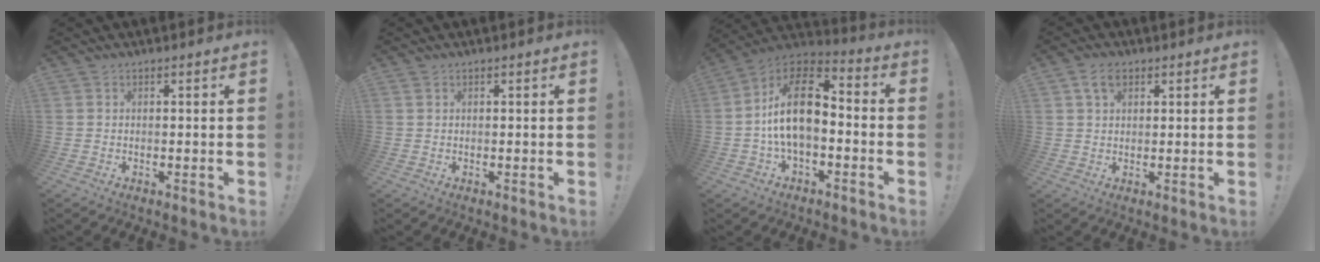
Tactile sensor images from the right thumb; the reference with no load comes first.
{"total": 0.6, "force": [0.4, 0.3, 0.4], "torque": [-0.015, 0.005, 0.008]}
{"total": 16.3, "force": [-0.4, 9.5, 13.2], "torque": [-0.230, 0.018, -0.002]}
{"total": 4.7, "force": [2.4, 2.9, 2.9], "torque": [-0.050, -0.001, 0.045]}